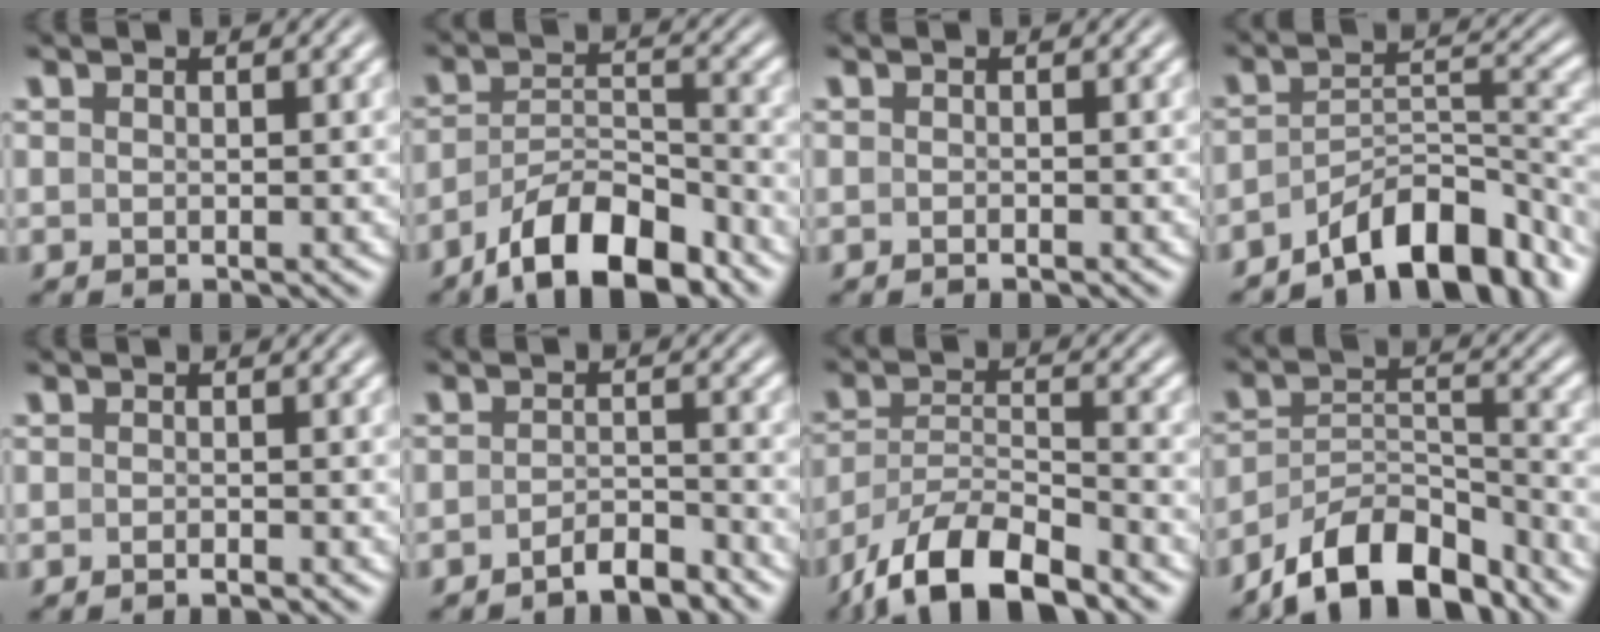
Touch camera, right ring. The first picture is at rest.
{"total": 7.6, "force": [-5.5, 3.2, 4.2], "torque": [-0.059, -0.013, -0.082]}
{"total": 0.7, "force": [-0.6, -0.3, 0.1], "torque": [-0.002, 0.000, -0.010]}
{"total": 10.2, "force": [-6.9, 4.2, 6.2], "torque": [-0.084, -0.023, -0.093]}
{"total": 1.0, "force": [-0.9, -0.3, 0.1], "torque": [-0.004, -0.001, -0.015]}
{"total": 3.3, "force": [-3.2, 0.3, 0.9], "torque": [-0.003, 0.000, -0.060]}
{"total": 8.4, "force": [-5.6, 4.3, 4.6], "torque": [-0.090, -0.026, -0.083]}
{"total": 8.9, "force": [-6.9, 4.1, 4.0], "torque": [-0.056, -0.018, -0.104]}